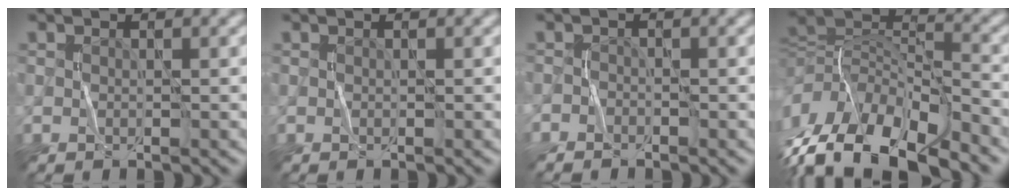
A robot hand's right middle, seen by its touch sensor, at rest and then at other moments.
{"total": 0.0}
{"total": 1.1, "force": [-1.0, 0.3, -0.1], "torque": [0.002, 0.002, -0.021]}
{"total": 12.8, "force": [-7.5, 5.0, 9.1], "torque": [-0.181, 0.007, -0.138]}